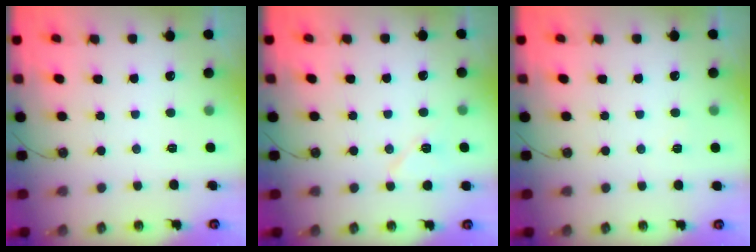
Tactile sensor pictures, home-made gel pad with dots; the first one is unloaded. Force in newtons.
{"total": 6.8, "press": 6.7, "slide": 0.7}
{"total": 3.3, "press": 2.2, "slide": 2.4}